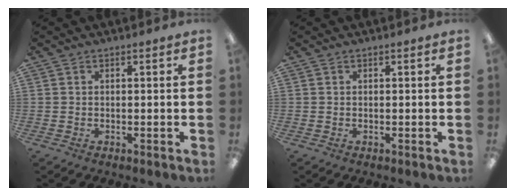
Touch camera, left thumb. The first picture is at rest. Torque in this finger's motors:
{"motor_torque": [-0.18, 0.01, -0.27, 0.14, 0.00]}